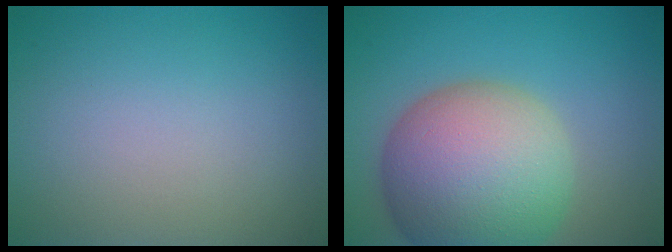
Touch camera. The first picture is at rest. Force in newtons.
{"total": 13.1, "press": 13.1, "slide": 0.8}